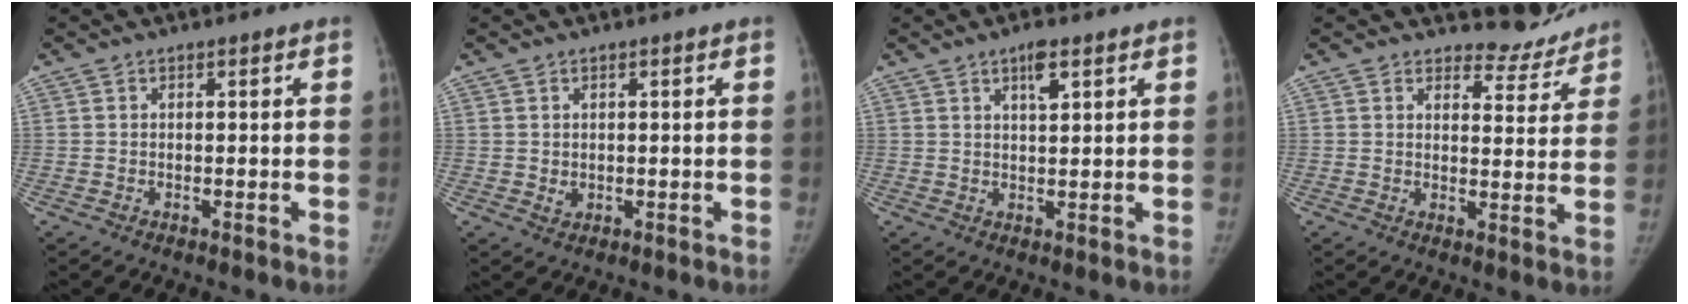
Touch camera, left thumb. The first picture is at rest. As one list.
[{"total": 1.6, "force": [0.3, 1.4, 0.7], "torque": [-0.011, -0.004, 0.011]}, {"total": 3.8, "force": [2.2, 1.2, 2.9], "torque": [-0.042, -0.008, 0.038]}, {"total": 6.9, "force": [6.4, 2.4, -0.1], "torque": [0.032, -0.060, 0.078]}]